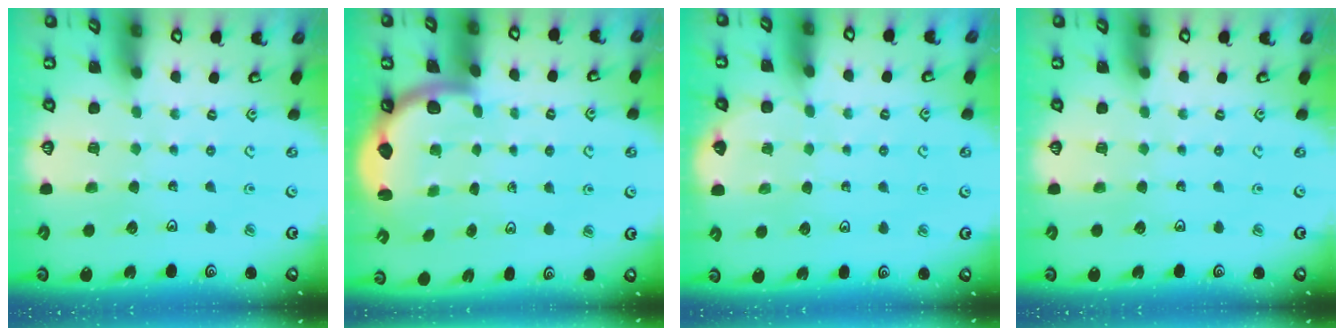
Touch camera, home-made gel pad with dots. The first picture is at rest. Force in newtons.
{"total": 2.5, "press": 2.2, "slide": 1.1}
{"total": 2.3, "press": 2.3, "slide": 0.1}
{"total": 0.0}